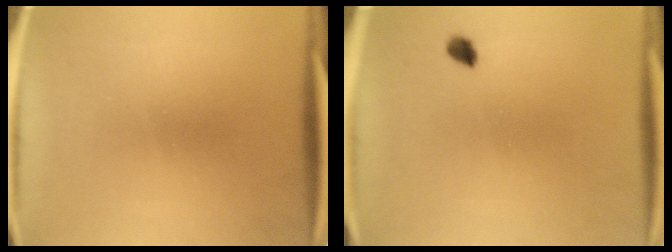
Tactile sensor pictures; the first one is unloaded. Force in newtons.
{"total": 1.6}